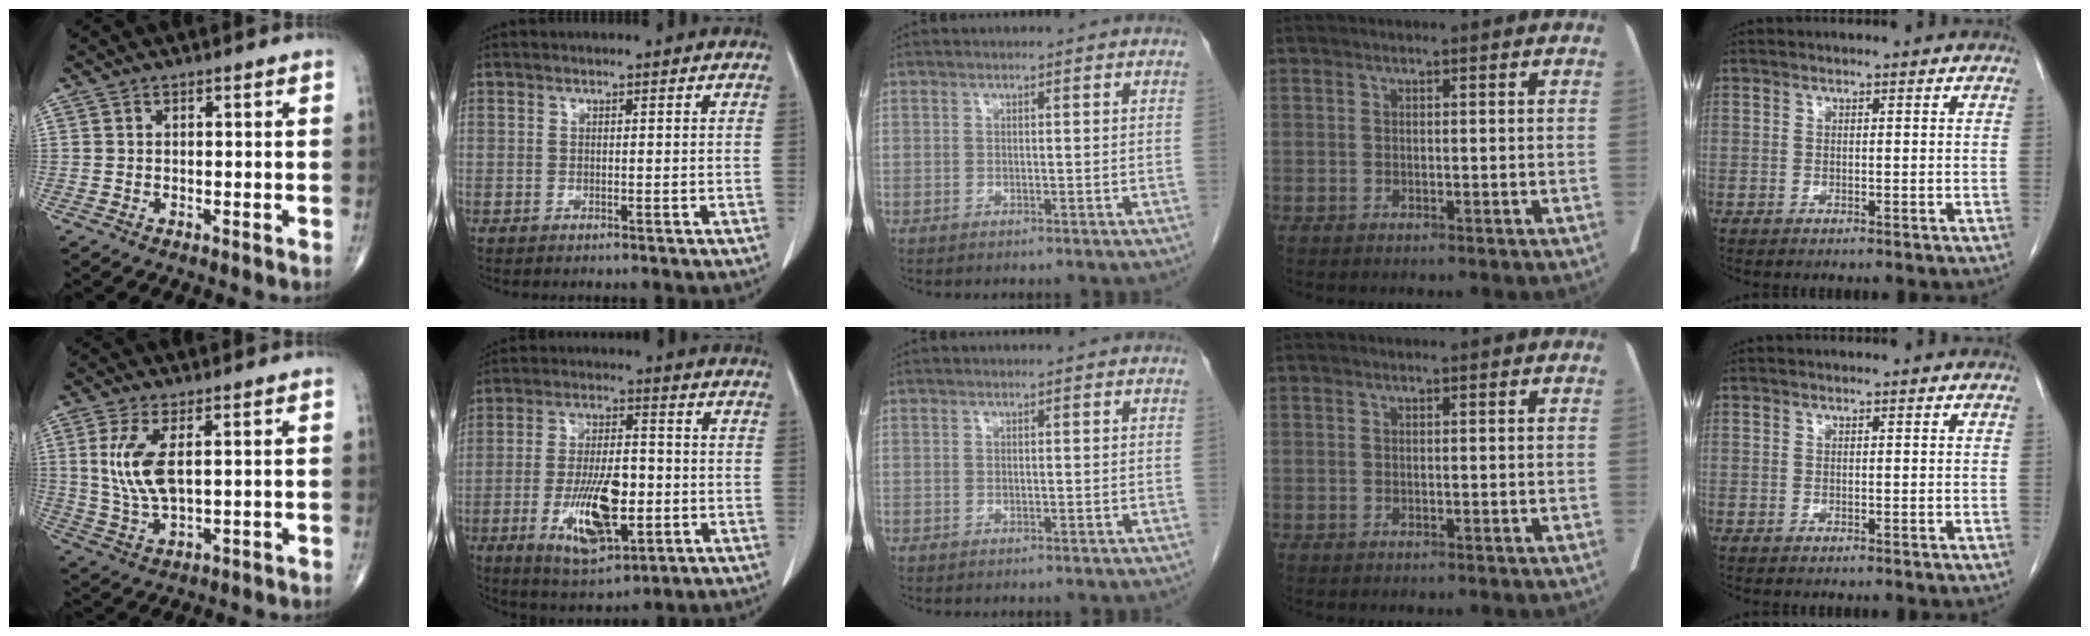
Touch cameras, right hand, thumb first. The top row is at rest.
{"thumb": {"total": 8.6, "force": [1.9, 3.4, 7.6], "torque": [-0.168, -0.010, 0.047]}, "index": {"total": 12.8, "force": [-3.4, 4.7, 11.5], "torque": [-0.212, -0.004, -0.049]}}